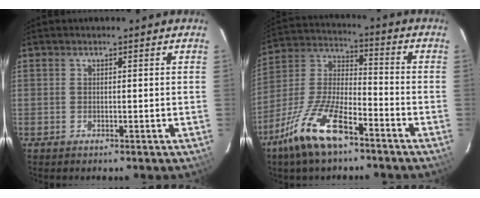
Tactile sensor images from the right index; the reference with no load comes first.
{"total": 14.9, "force": [-9.4, 4.9, 10.4], "torque": [-0.228, -0.007, -0.181]}